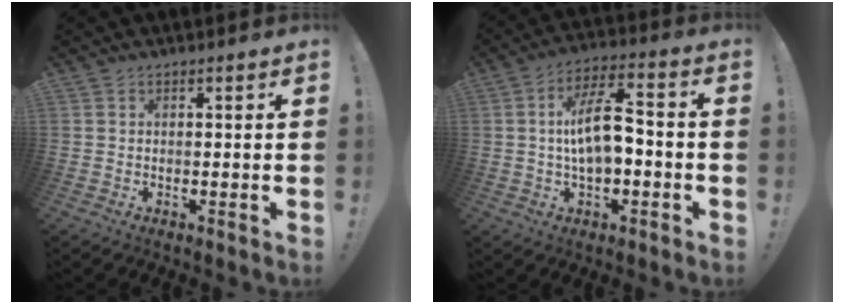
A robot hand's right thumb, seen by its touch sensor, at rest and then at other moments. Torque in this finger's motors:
{"motor_torque": [1.24, 1.29, 0.34, 0.82, 0.09]}